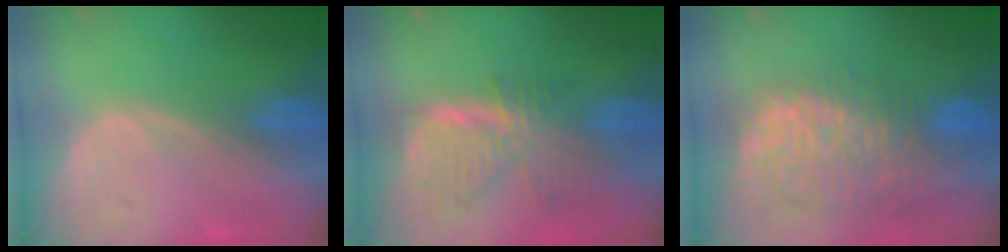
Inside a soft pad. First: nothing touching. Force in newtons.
{"total": 7.8, "press": 7.0, "slide": 3.4}
{"total": 11.8, "press": 10.6, "slide": 5.2}